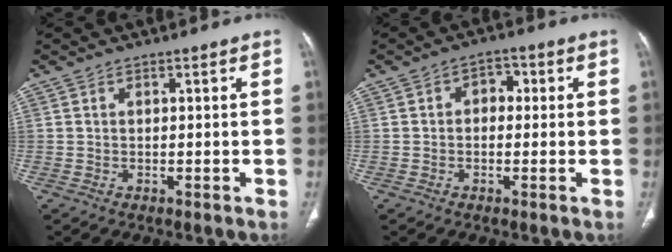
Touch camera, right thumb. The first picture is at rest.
{"total": 3.6, "force": [0.3, 2.6, 2.4], "torque": [-0.014, 0.013, -0.004]}